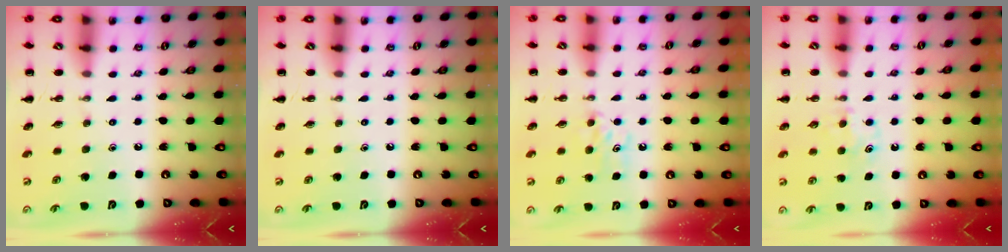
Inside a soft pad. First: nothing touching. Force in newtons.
{"total": 0.0}
{"total": 5.1, "press": 4.9, "slide": 1.5}
{"total": 4.8, "press": 4.6, "slide": 1.3}